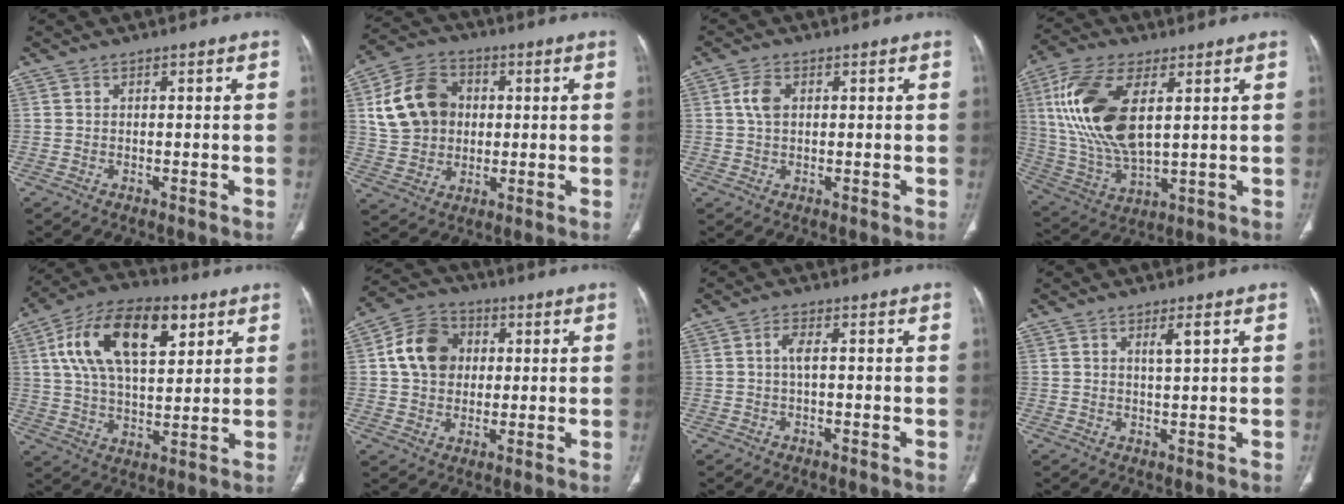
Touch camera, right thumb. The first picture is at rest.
{"total": 13.8, "force": [2.3, 11.1, 7.8], "torque": [-0.125, 0.013, 0.043]}
{"total": 3.5, "force": [0.8, 2.2, 2.6], "torque": [-0.055, 0.003, 0.015]}
{"total": 18.9, "force": [4.7, 9.0, 15.9], "torque": [-0.335, -0.014, 0.095]}
{"total": 20.0, "force": [7.6, 10.2, 15.4], "torque": [-0.252, -0.003, 0.130]}
{"total": 11.2, "force": [1.8, 9.1, 6.2], "torque": [-0.091, 0.010, 0.023]}
{"total": 2.4, "force": [0.0, 0.9, 2.2], "torque": [-0.049, 0.002, -0.003]}
{"total": 2.6, "force": [1.2, 0.4, 2.2], "torque": [-0.043, -0.008, 0.022]}